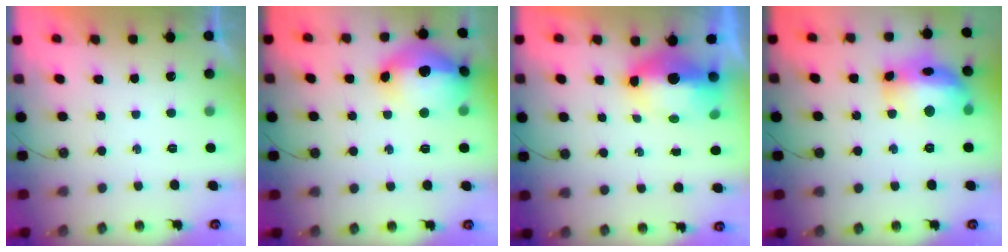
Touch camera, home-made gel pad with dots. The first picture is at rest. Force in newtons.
{"total": 18.4, "press": 18.3, "slide": 2.1}
{"total": 10.8, "press": 10.6, "slide": 1.6}
{"total": 17.0, "press": 17.0, "slide": 1.6}